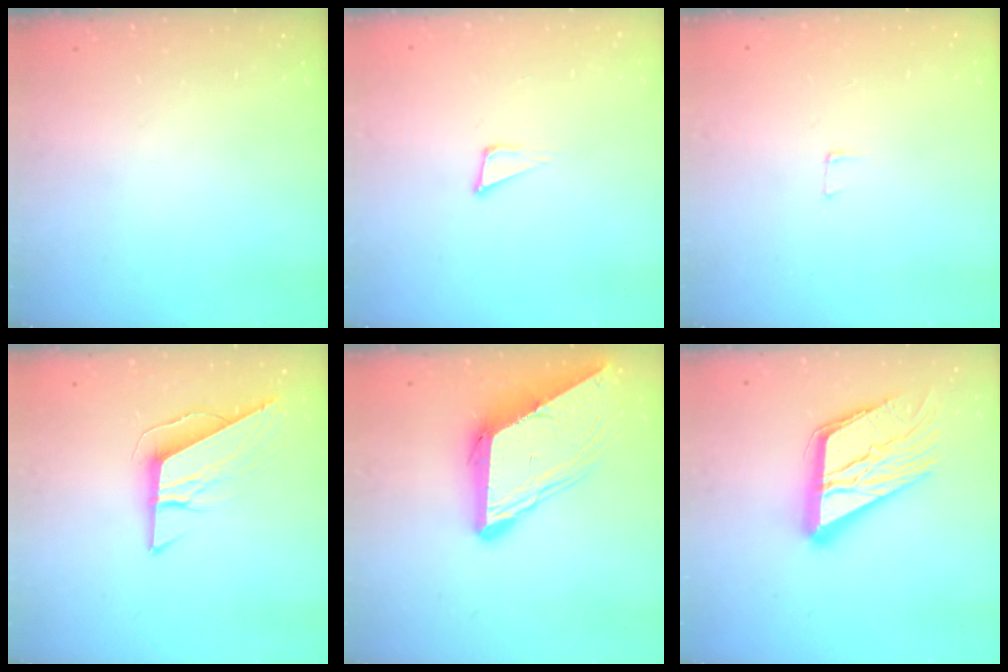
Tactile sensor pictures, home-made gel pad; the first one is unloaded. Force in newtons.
{"total": 3.3, "press": 3.2, "slide": 0.8}
{"total": 5.0, "press": 4.9, "slide": 0.4}
{"total": 9.1, "press": 9.1, "slide": 0.7}
{"total": 12.0, "press": 11.9, "slide": 1.2}
{"total": 18.9, "press": 18.8, "slide": 1.9}